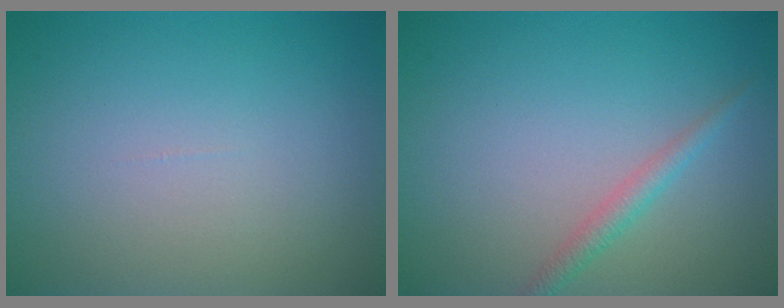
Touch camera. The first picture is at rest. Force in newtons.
{"total": 1.6, "press": 1.6, "slide": 0.0}